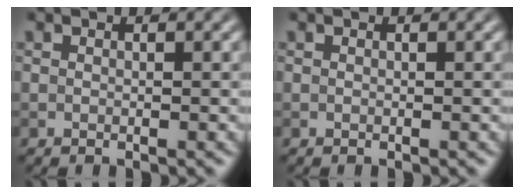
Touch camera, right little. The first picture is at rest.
{"total": 0.0}